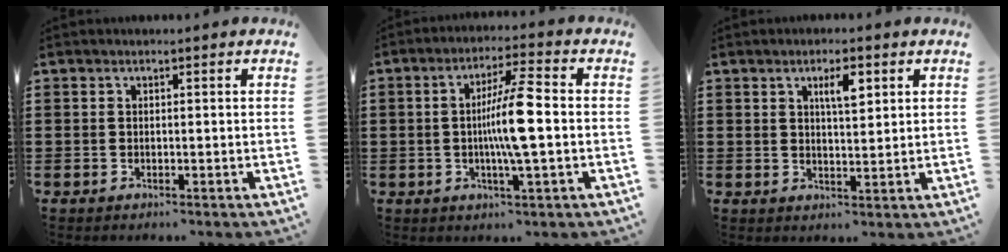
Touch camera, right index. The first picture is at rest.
{"total": 8.8, "force": [-0.6, 0.8, 8.8], "torque": [-0.168, -0.004, -0.020]}
{"total": 3.7, "force": [1.8, 1.1, 3.1], "torque": [-0.057, 0.004, 0.027]}